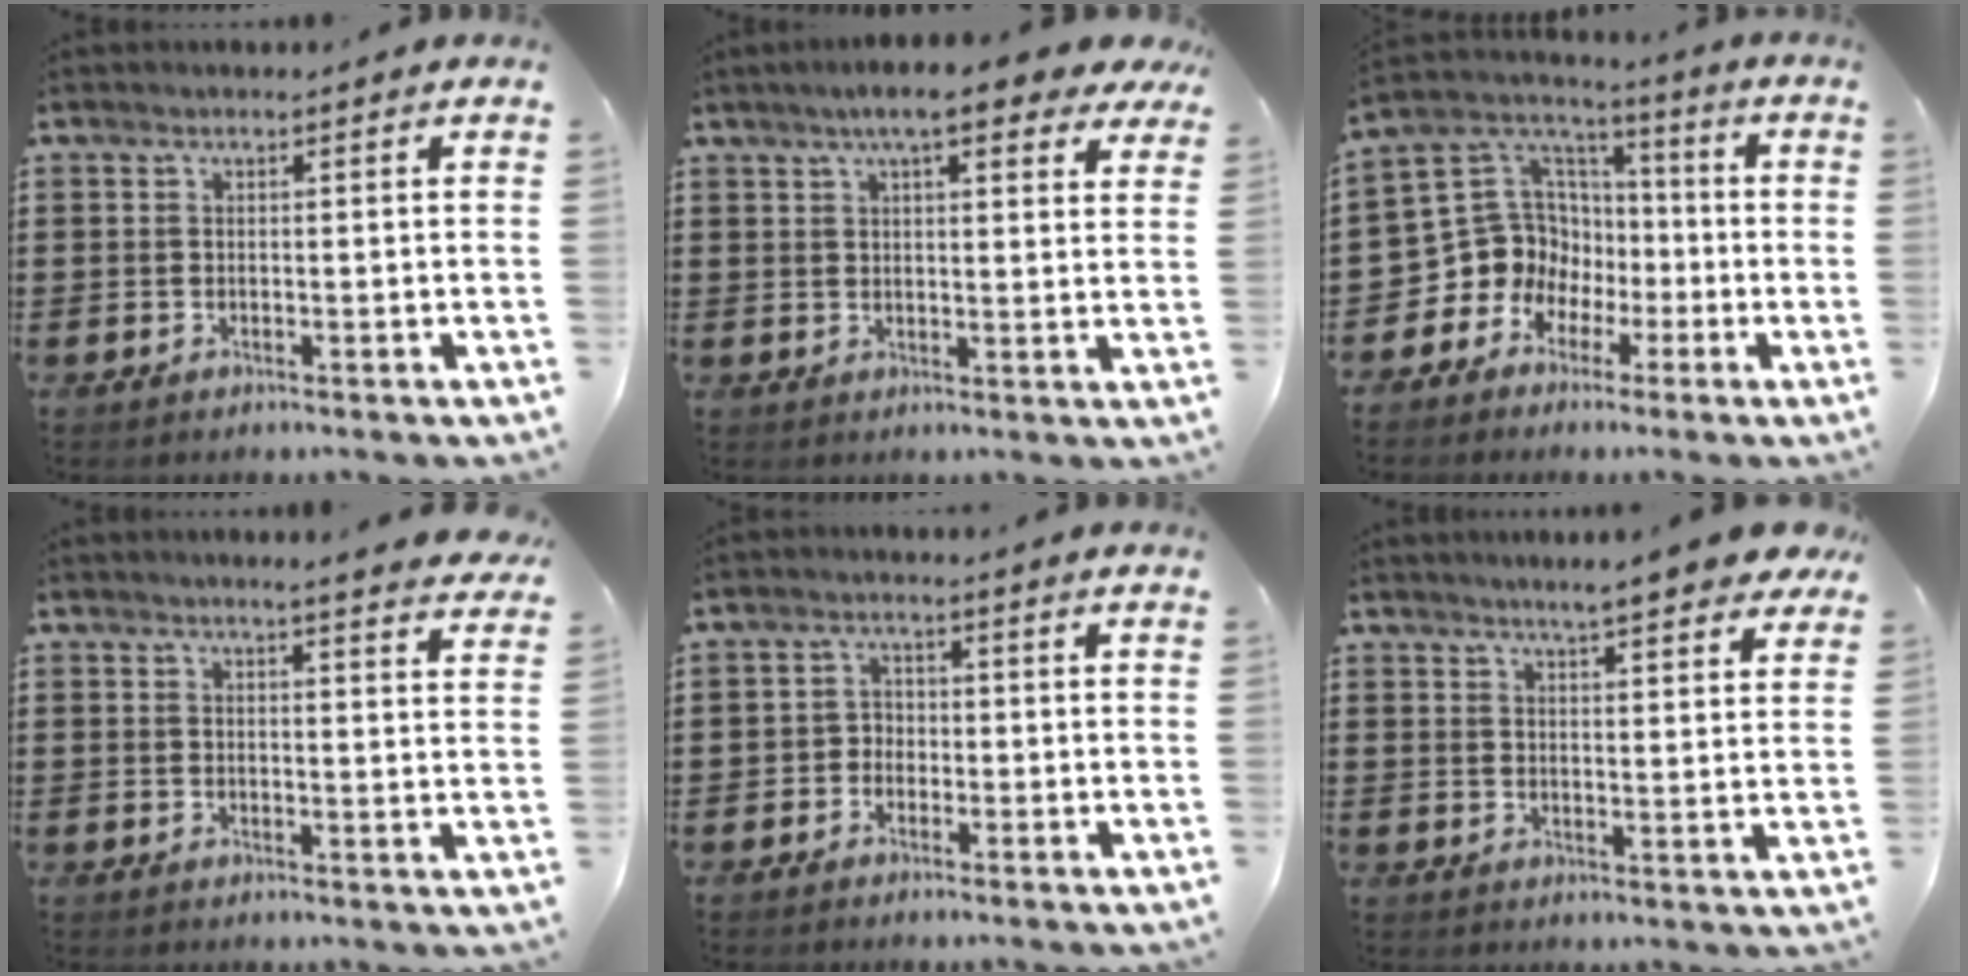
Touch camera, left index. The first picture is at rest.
{"total": 7.2, "force": [5.4, 1.2, 4.6], "torque": [-0.086, -0.006, 0.094]}
{"total": 10.1, "force": [-1.4, 9.8, 2.1], "torque": [-0.101, -0.023, -0.021]}
{"total": 3.1, "force": [2.9, -0.5, 0.9], "torque": [-0.019, -0.011, 0.052]}
{"total": 2.1, "force": [-1.3, 1.6, 0.3], "torque": [-0.014, 0.007, -0.031]}
{"total": 5.3, "force": [4.8, -0.1, 2.2], "torque": [-0.052, -0.016, 0.083]}